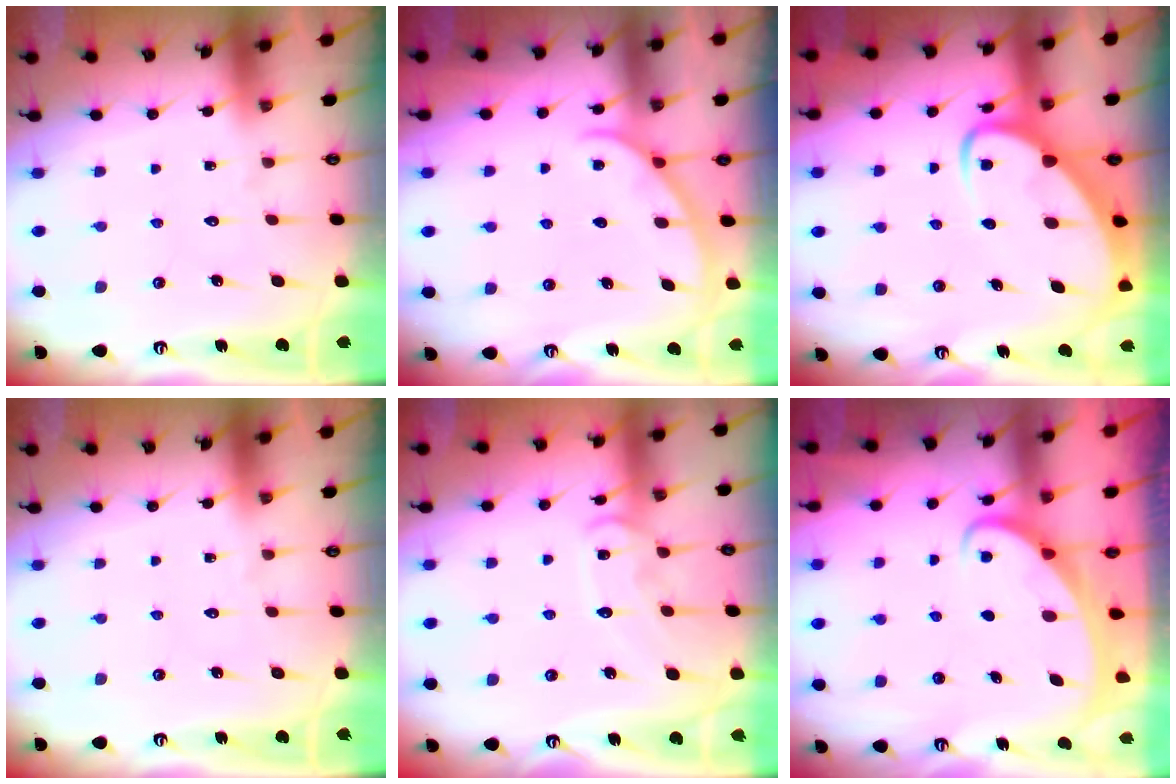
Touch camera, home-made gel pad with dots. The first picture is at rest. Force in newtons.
{"total": 2.1, "press": 2.1, "slide": 0.3}
{"total": 5.9, "press": 5.9, "slide": 0.6}
{"total": 0.0}
{"total": 10.9, "press": 10.8, "slide": 0.9}
{"total": 2.1, "press": 2.1, "slide": 0.0}